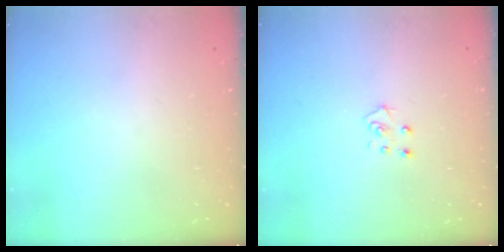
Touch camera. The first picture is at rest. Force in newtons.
{"total": 4.7, "press": 4.7, "slide": 0.4}